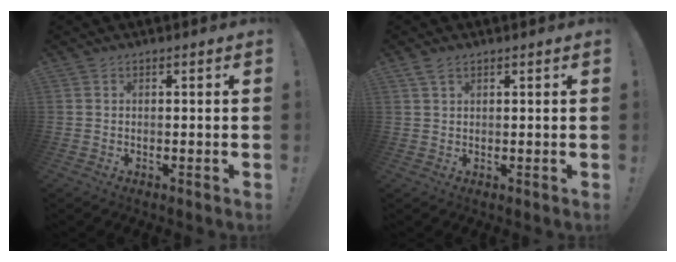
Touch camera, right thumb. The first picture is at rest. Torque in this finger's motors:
{"motor_torque": [-0.03, -0.03, 0.10, 0.06, 0.00]}